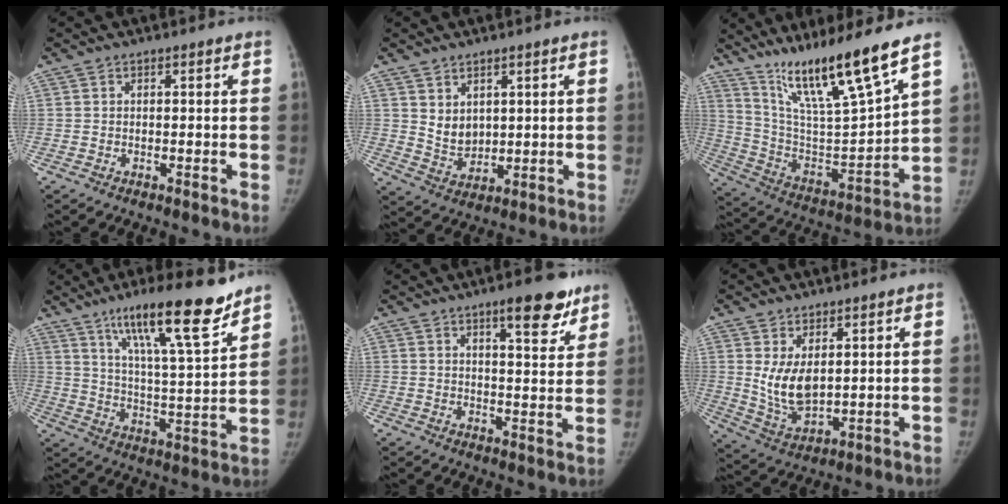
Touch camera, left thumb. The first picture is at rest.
{"total": 5.4, "force": [2.6, 3.8, 2.9], "torque": [-0.032, -0.027, 0.062]}
{"total": 20.3, "force": [14.7, 1.1, 14.0], "torque": [-0.216, -0.074, 0.272]}
{"total": 18.8, "force": [12.9, 2.8, 13.3], "torque": [-0.191, -0.071, 0.213]}
{"total": 9.5, "force": [6.3, 2.8, 6.5], "torque": [-0.063, -0.035, 0.086]}
{"total": 8.3, "force": [2.2, 4.7, 6.5], "torque": [-0.112, -0.025, 0.061]}